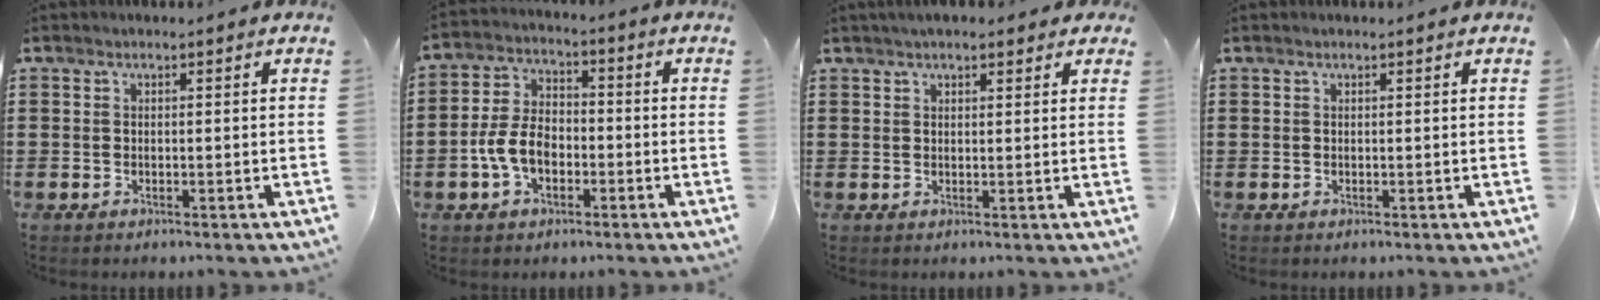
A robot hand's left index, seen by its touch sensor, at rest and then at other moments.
{"total": 6.7, "force": [-2.3, 4.2, 4.7], "torque": [-0.118, 0.004, -0.051]}
{"total": 2.7, "force": [2.2, 0.8, 1.4], "torque": [-0.033, 0.007, 0.039]}
{"total": 0.0}